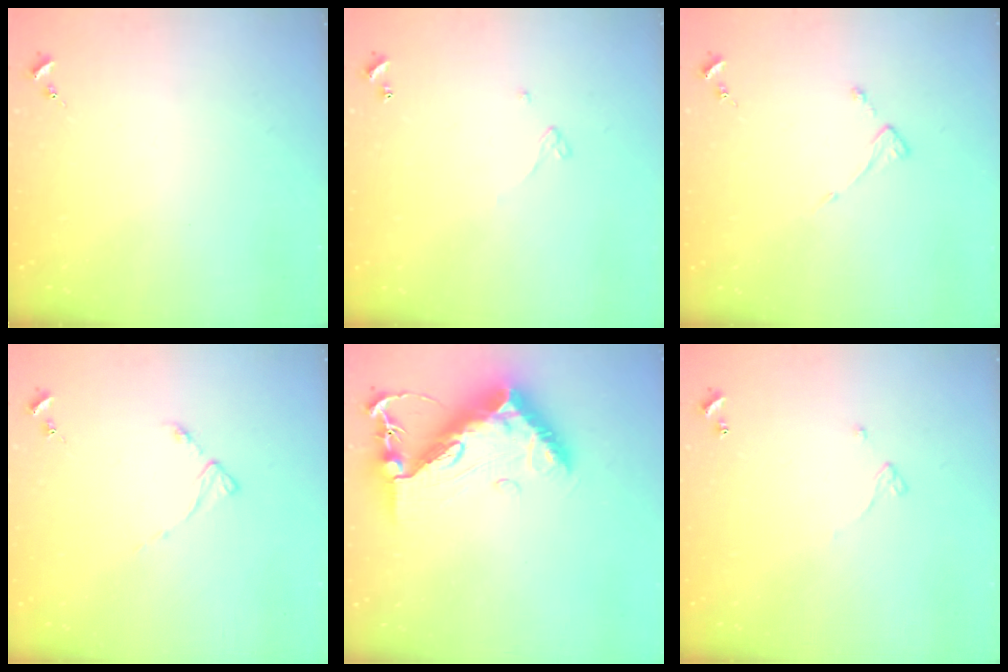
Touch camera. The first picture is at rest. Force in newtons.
{"total": 3.4, "press": 3.4, "slide": 0.1}
{"total": 2.6, "press": 2.6, "slide": 0.3}
{"total": 3.1, "press": 3.1, "slide": 0.4}
{"total": 19.1, "press": 19.1, "slide": 1.6}
{"total": 3.2, "press": 3.1, "slide": 0.3}